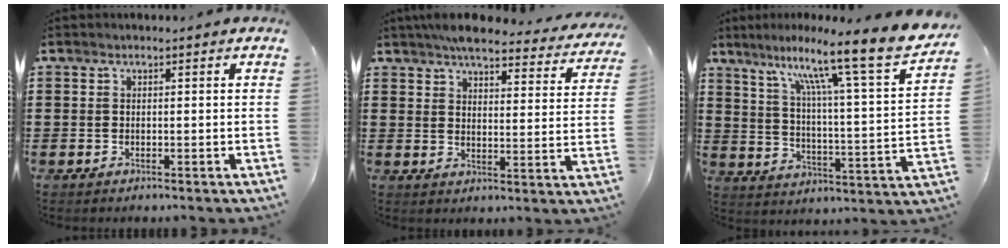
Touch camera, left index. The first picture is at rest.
{"total": 5.8, "force": [5.2, 1.1, 2.4], "torque": [-0.058, -0.022, 0.091]}
{"total": 13.0, "force": [10.2, -0.3, 8.1], "torque": [-0.158, -0.082, 0.155]}